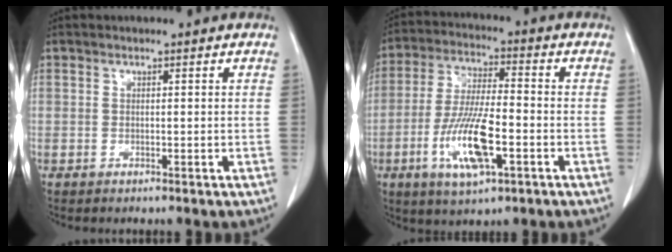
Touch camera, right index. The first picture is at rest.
{"total": 12.1, "force": [-4.2, 2.8, 11.0], "torque": [-0.222, -0.010, -0.074]}